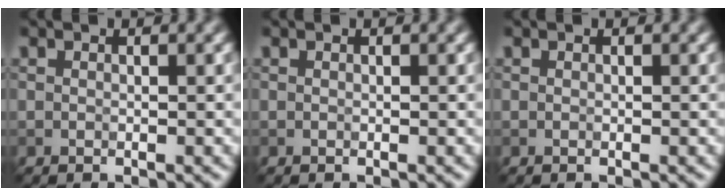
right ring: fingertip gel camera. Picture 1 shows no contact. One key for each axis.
{"total": 0.0}
{"total": 0.0}